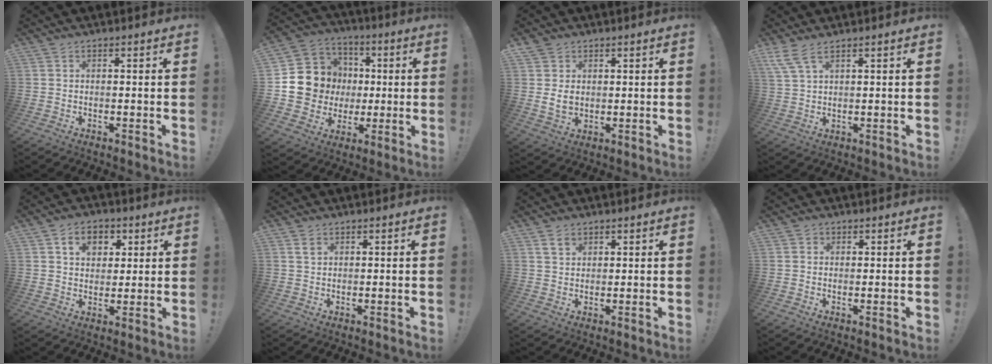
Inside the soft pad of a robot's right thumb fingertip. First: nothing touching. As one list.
[{"total": 14.5, "force": [-0.1, 13.8, 4.4], "torque": [-0.068, 0.007, 0.031]}, {"total": 5.5, "force": [1.4, 4.4, 3.0], "torque": [-0.043, -0.005, 0.025]}, {"total": 4.8, "force": [3.4, 0.7, 3.4], "torque": [-0.074, -0.009, 0.064]}, {"total": 8.6, "force": [3.4, 6.6, 4.3], "torque": [-0.056, -0.007, 0.064]}, {"total": 1.6, "force": [1.1, 0.9, 0.8], "torque": [0.008, -0.010, 0.015]}, {"total": 3.4, "force": [2.1, 2.4, 1.4], "torque": [-0.021, -0.006, 0.038]}, {"total": 1.0, "force": [0.4, 0.9, 0.1], "torque": [0.005, -0.002, 0.006]}]